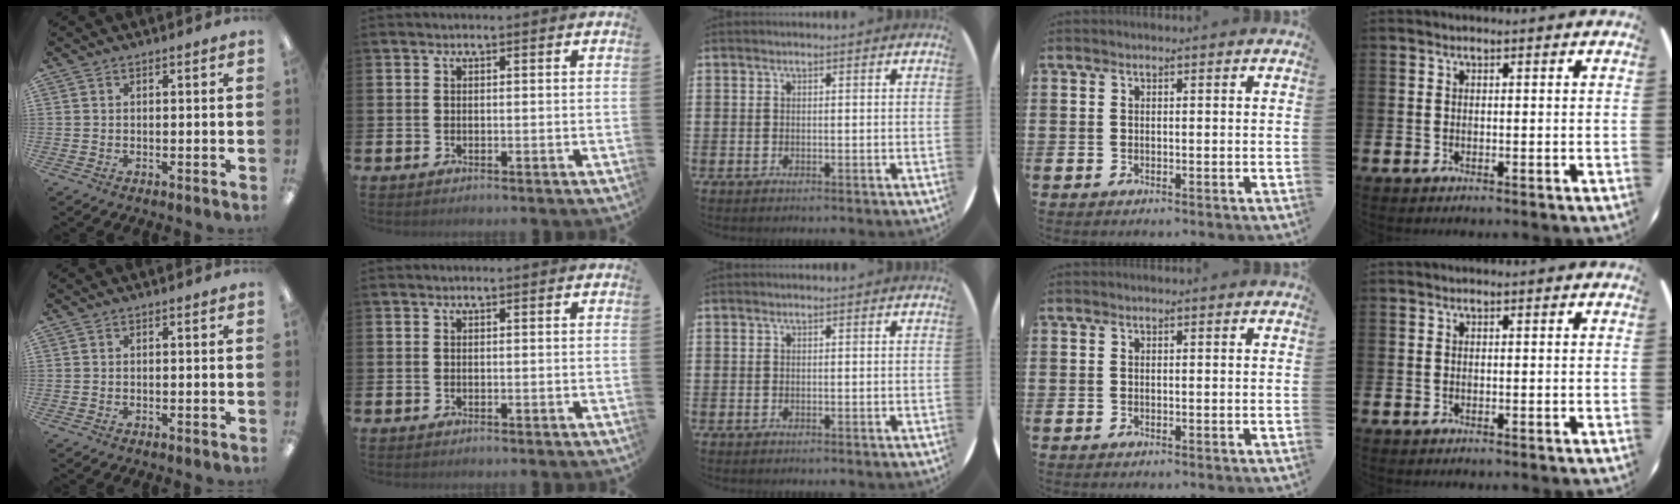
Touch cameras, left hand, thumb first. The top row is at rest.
{}